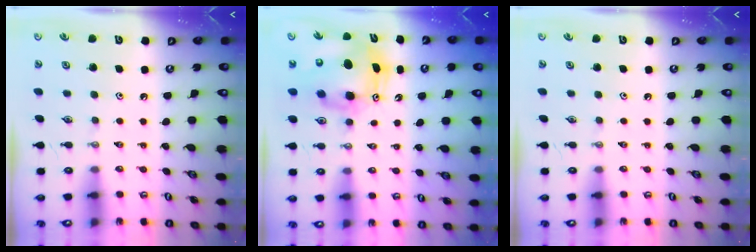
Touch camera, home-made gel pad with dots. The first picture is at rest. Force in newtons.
{"total": 10.1, "press": 9.9, "slide": 2.0}
{"total": 0.0}